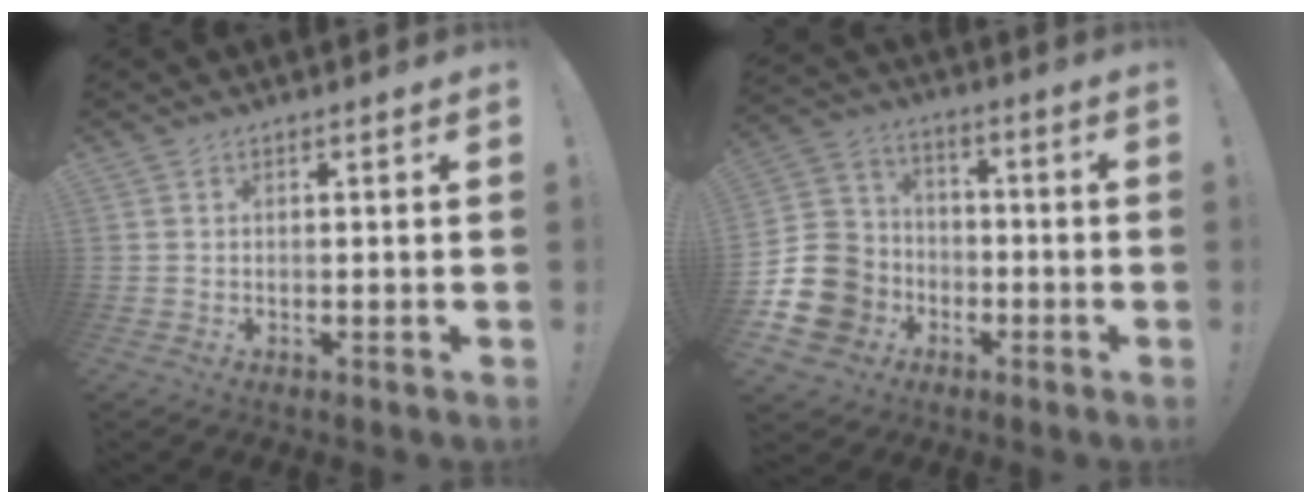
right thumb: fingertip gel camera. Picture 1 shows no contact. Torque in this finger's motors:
{"motor_torque": [0.50, -0.20, 0.24, -0.03, 0.04]}